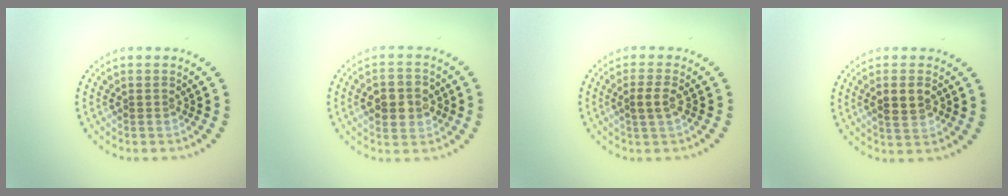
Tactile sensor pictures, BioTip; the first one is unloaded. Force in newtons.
{"total": 3.6, "press": 3.6, "slide": 0.5}
{"total": 1.7, "press": 1.6, "slide": 0.5}
{"total": 2.5, "press": 2.5, "slide": 0.2}